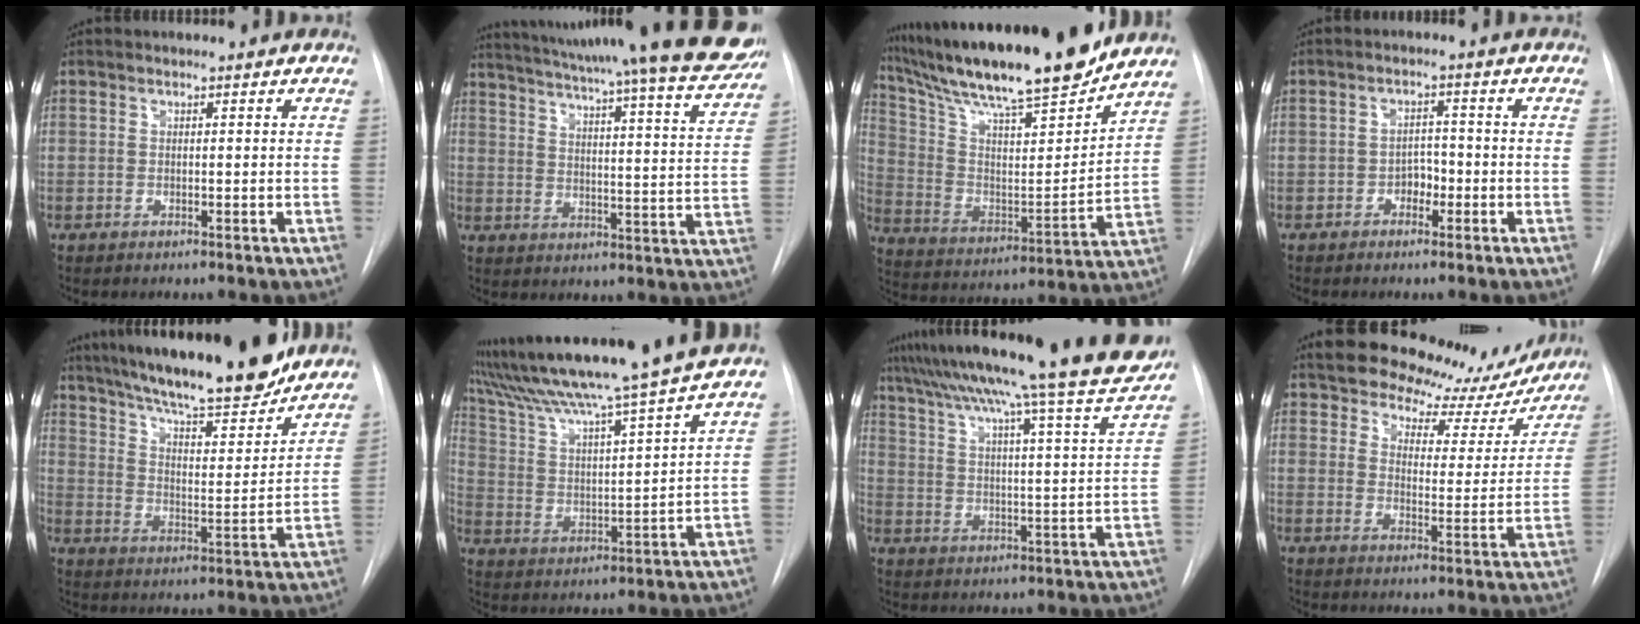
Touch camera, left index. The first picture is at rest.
{"total": 29.1, "force": [25.7, 1.4, 13.5], "torque": [-0.209, -0.076, 0.319]}
{"total": 23.1, "force": [19.7, 1.7, 11.8], "torque": [-0.215, -0.014, 0.322]}
{"total": 2.6, "force": [-1.4, 1.8, 1.4], "torque": [-0.014, 0.006, -0.024]}
{"total": 21.2, "force": [18.0, 3.3, 10.7], "torque": [-0.181, -0.003, 0.269]}
{"total": 19.3, "force": [16.3, -2.3, 10.0], "torque": [-0.178, -0.021, 0.258]}
{"total": 27.4, "force": [24.7, -0.8, 11.9], "torque": [-0.196, -0.063, 0.325]}
{"total": 14.4, "force": [13.1, 5.3, 2.8], "torque": [-0.010, -0.026, 0.152]}